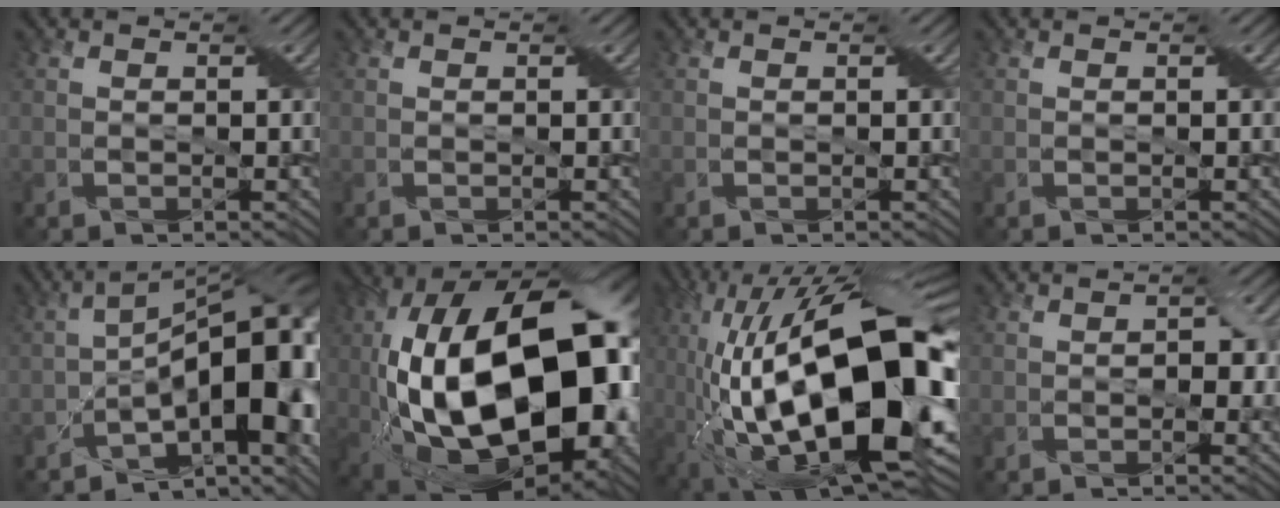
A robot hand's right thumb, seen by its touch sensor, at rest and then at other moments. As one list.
[{"total": 0.0}, {"total": 0.0}, {"total": 0.0}, {"total": 17.6, "force": [-5.2, 8.1, 14.7], "torque": [-0.188, -0.010, -0.081]}, {"total": 23.8, "force": [-1.2, 13.2, 19.7], "torque": [-0.411, -0.034, -0.008]}, {"total": 22.8, "force": [-2.9, 9.1, 20.8], "torque": [-0.370, 0.003, -0.058]}, {"total": 2.1, "force": [-0.2, 1.3, 1.7], "torque": [-0.023, 0.000, -0.005]}]